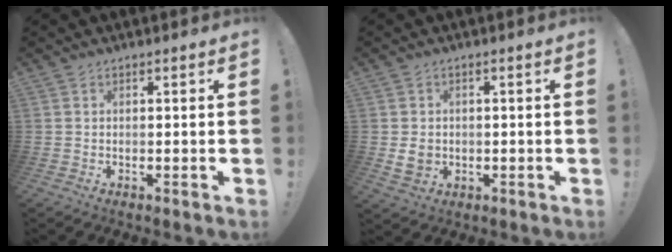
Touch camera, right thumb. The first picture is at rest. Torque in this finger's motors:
{"motor_torque": [-0.25, 0.01, 0.09, -0.11, -0.02]}